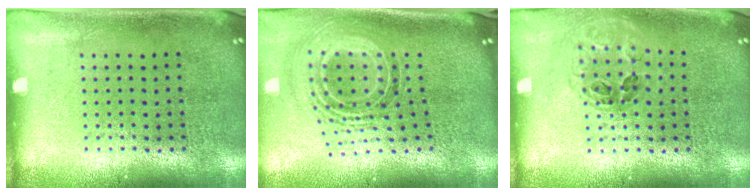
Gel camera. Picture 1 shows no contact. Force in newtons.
{"total": 1.8, "press": 1.3, "slide": 1.2}
{"total": 1.0, "press": 1.0, "slide": 0.3}